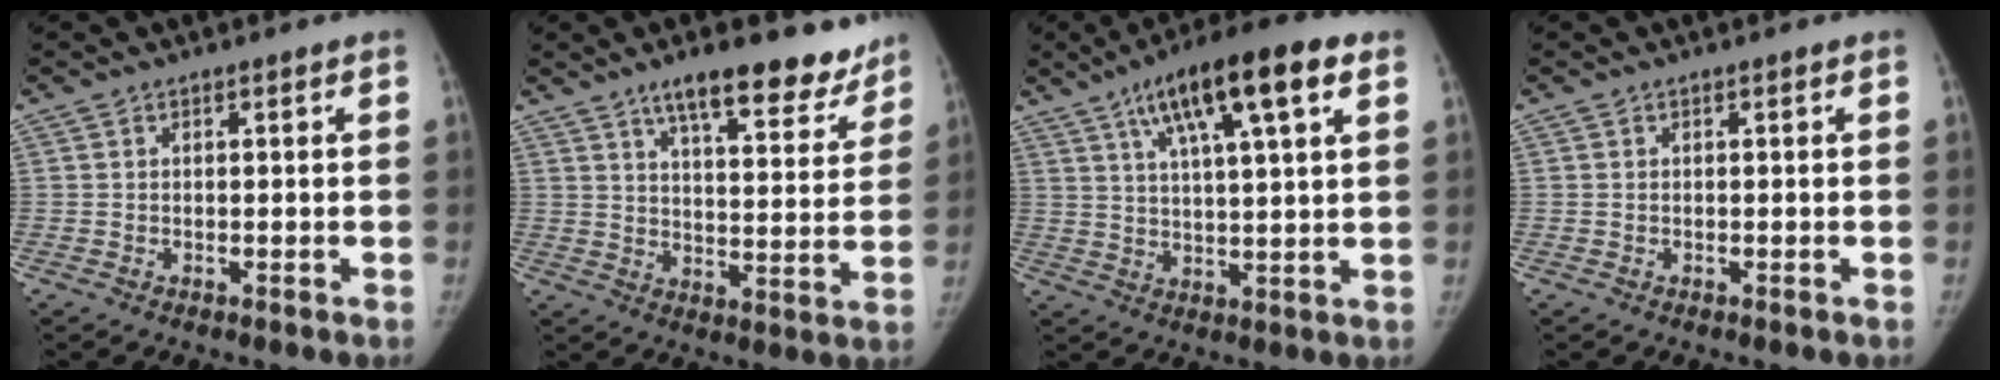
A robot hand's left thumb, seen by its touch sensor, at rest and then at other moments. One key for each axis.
{"total": 15.1, "fx": 11.1, "fy": 5.1, "fz": 8.8, "tx": -0.074, "ty": -0.060, "tz": 0.164}
{"total": 16.0, "fx": 7.9, "fy": 3.8, "fz": 13.4, "tx": -0.207, "ty": -0.009, "tz": 0.127}
{"total": 0.0}